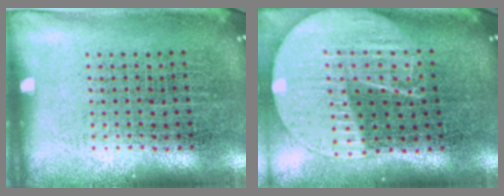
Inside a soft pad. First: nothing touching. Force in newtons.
{"total": 2.1, "press": 1.8, "slide": 1.1}